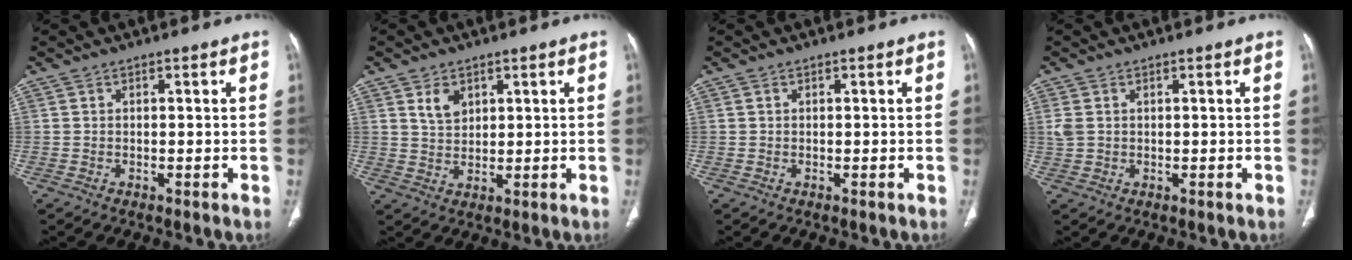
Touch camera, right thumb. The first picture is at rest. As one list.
[{"total": 4.2, "force": [2.2, 2.8, 2.2], "torque": [-0.026, -0.016, 0.047]}, {"total": 0.0}, {"total": 2.6, "force": [0.5, 1.8, 1.7], "torque": [-0.053, 0.006, 0.014]}]